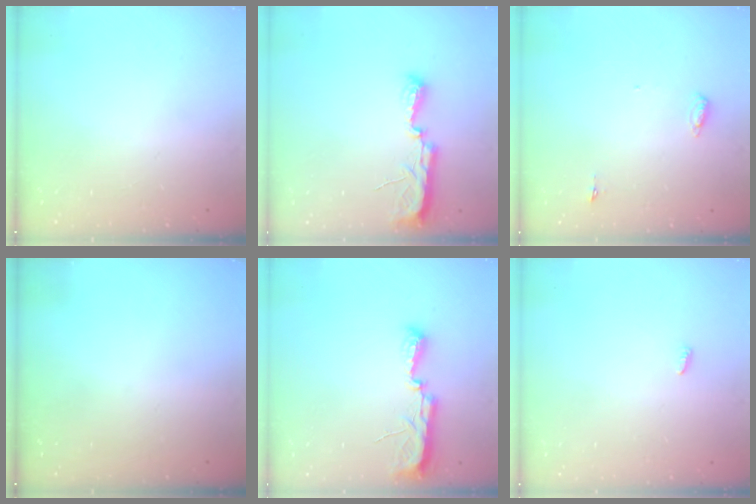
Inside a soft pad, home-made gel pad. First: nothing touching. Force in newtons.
{"total": 7.7, "press": 7.7, "slide": 0.8}
{"total": 4.7, "press": 4.5, "slide": 1.4}
{"total": 0.0}
{"total": 9.8, "press": 8.8, "slide": 4.4}
{"total": 2.4, "press": 2.4, "slide": 0.2}